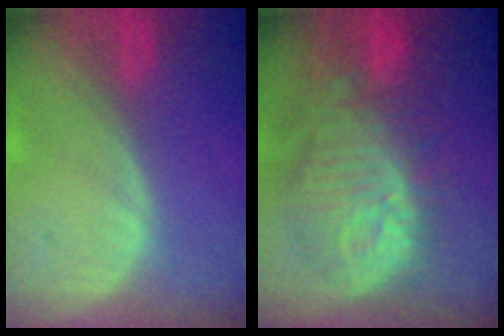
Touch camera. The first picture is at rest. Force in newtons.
{"total": 12.7, "press": 11.3, "slide": 5.8}